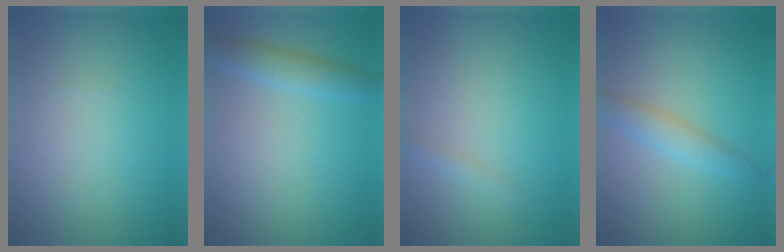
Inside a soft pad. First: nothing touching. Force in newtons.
{"total": 1.9, "press": 1.9, "slide": 0.1}
{"total": 0.7, "press": 0.7, "slide": 0.1}
{"total": 2.3, "press": 2.3, "slide": 0.2}